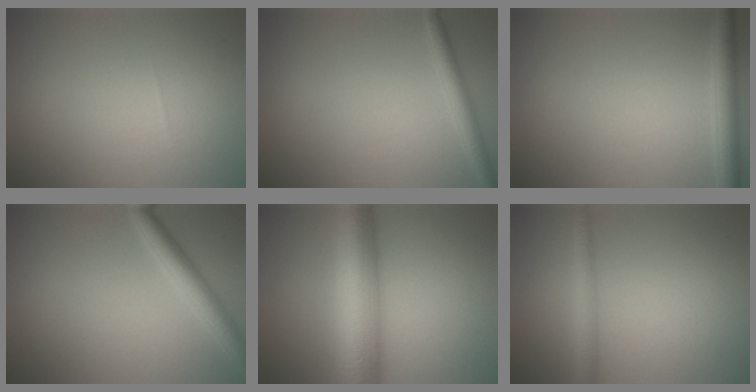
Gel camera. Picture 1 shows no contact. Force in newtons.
{"total": 2.0, "press": 2.0, "slide": 0.1}
{"total": 2.8, "press": 2.8, "slide": 0.2}
{"total": 3.2, "press": 3.2, "slide": 0.1}
{"total": 8.2, "press": 8.2, "slide": 0.2}
{"total": 2.2, "press": 2.2, "slide": 0.1}